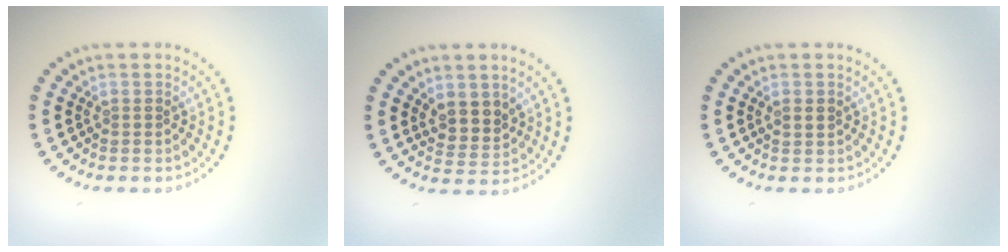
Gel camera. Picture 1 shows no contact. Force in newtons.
{"total": 2.7, "press": 2.3, "slide": 1.3}
{"total": 1.4, "press": 1.4, "slide": 0.0}